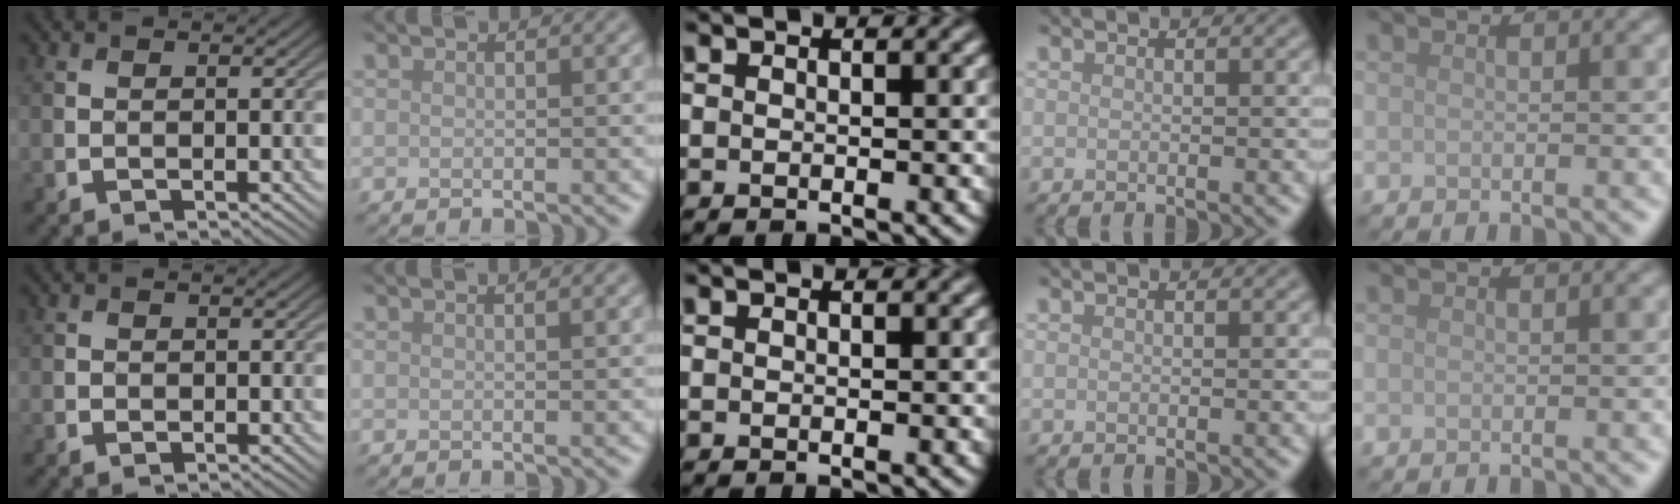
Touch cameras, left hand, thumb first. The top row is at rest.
{"thumb": {"total": 0.6, "force": [-0.2, 0.5, 0.2], "torque": [-0.001, -0.006, -0.006]}, "index": {"total": 0.6, "force": [0.4, 0.1, 0.5], "torque": [-0.004, 0.005, 0.005]}}